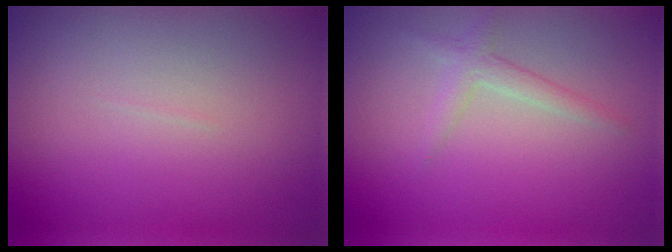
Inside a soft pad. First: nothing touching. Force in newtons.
{"total": 1.6, "press": 1.6, "slide": 0.1}